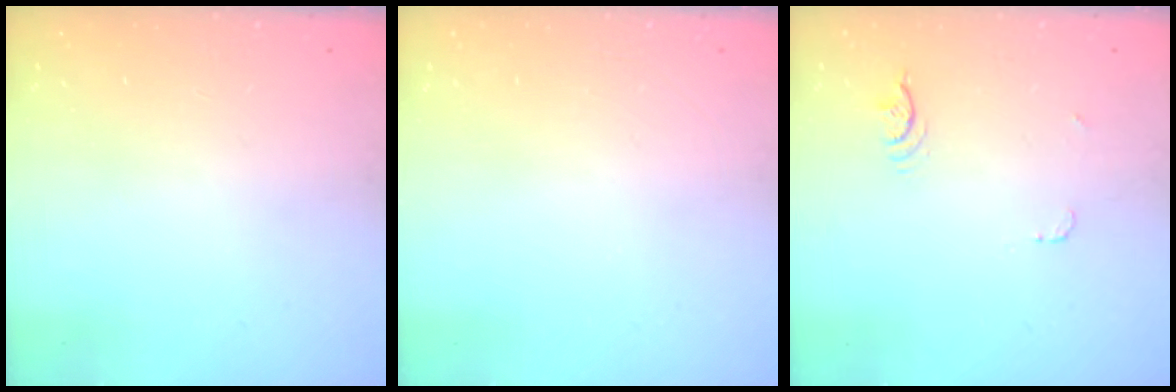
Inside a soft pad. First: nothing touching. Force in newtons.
{"total": 0.0}
{"total": 3.8, "press": 3.5, "slide": 1.6}